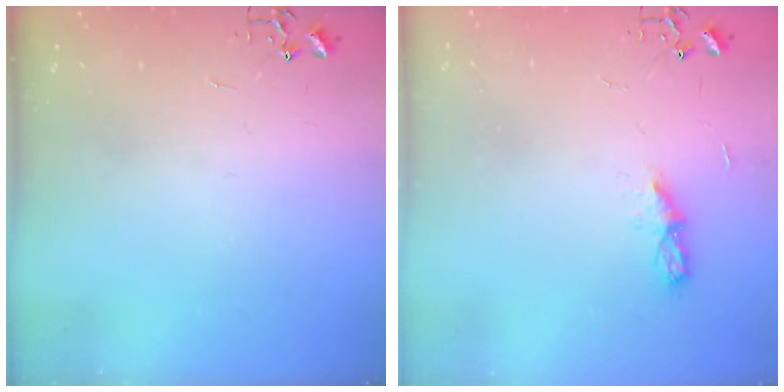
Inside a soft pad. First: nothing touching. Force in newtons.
{"total": 5.1, "press": 5.0, "slide": 0.6}